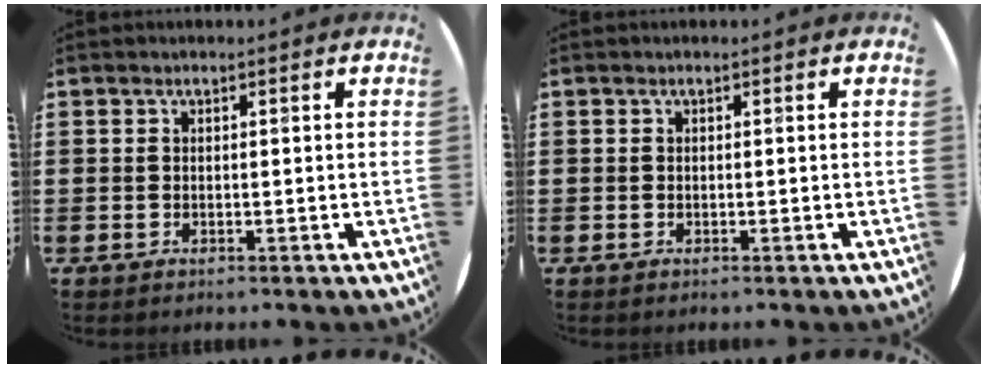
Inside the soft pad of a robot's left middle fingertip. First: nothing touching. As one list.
[{"total": 0.0}]